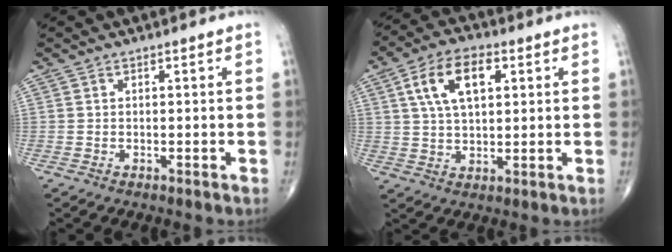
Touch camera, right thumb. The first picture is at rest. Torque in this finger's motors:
{"motor_torque": [-0.08, 2.01, 0.96, 0.21, 0.06]}